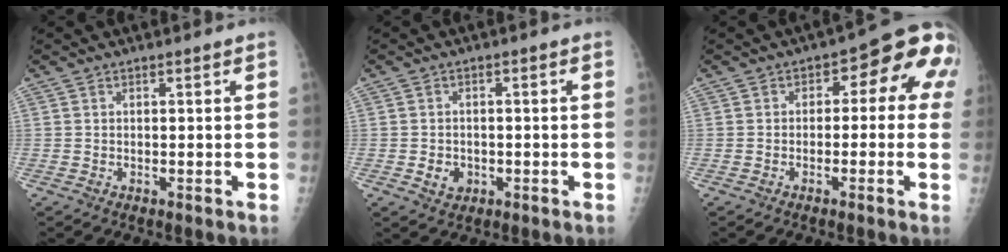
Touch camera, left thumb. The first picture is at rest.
{"total": 3.4, "force": [-0.9, 2.9, 1.5], "torque": [-0.012, 0.004, -0.009]}
{"total": 9.9, "force": [0.8, 5.9, 7.9], "torque": [-0.047, 0.034, -0.005]}